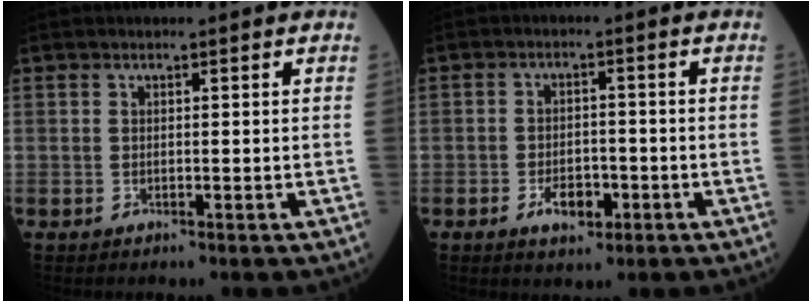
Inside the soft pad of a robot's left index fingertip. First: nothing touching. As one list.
[{"total": 4.5, "force": [-2.1, 2.4, 3.1], "torque": [-0.056, 0.002, -0.031]}]